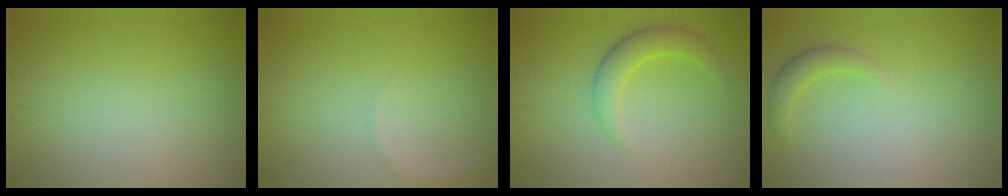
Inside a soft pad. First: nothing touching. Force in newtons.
{"total": 0.8, "press": 0.8, "slide": 0.1}
{"total": 2.8, "press": 2.8, "slide": 0.1}
{"total": 1.6, "press": 1.6, "slide": 0.1}